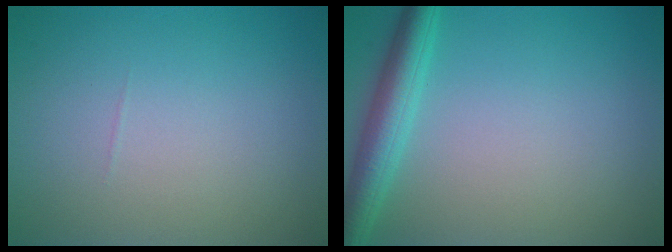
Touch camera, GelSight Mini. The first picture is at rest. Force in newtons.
{"total": 3.9, "press": 3.9, "slide": 0.2}